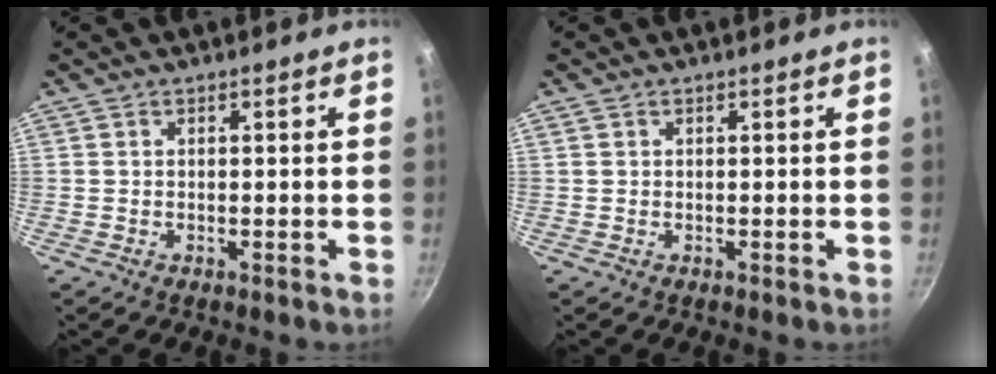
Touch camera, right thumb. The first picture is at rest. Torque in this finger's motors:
{"motor_torque": [-0.30, 0.14, -0.03, -0.50, 0.06]}